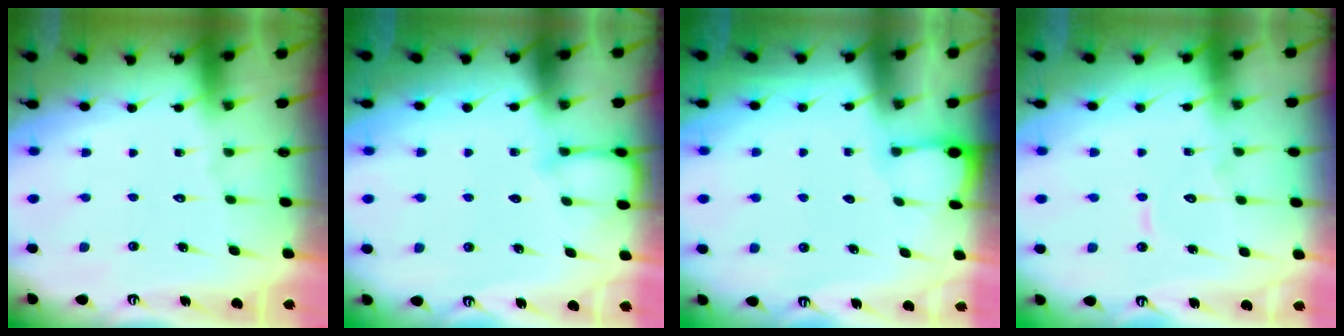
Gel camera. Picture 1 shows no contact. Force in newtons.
{"total": 4.3, "press": 4.3, "slide": 0.4}
{"total": 2.0, "press": 2.0, "slide": 0.2}
{"total": 6.0, "press": 6.0, "slide": 0.6}